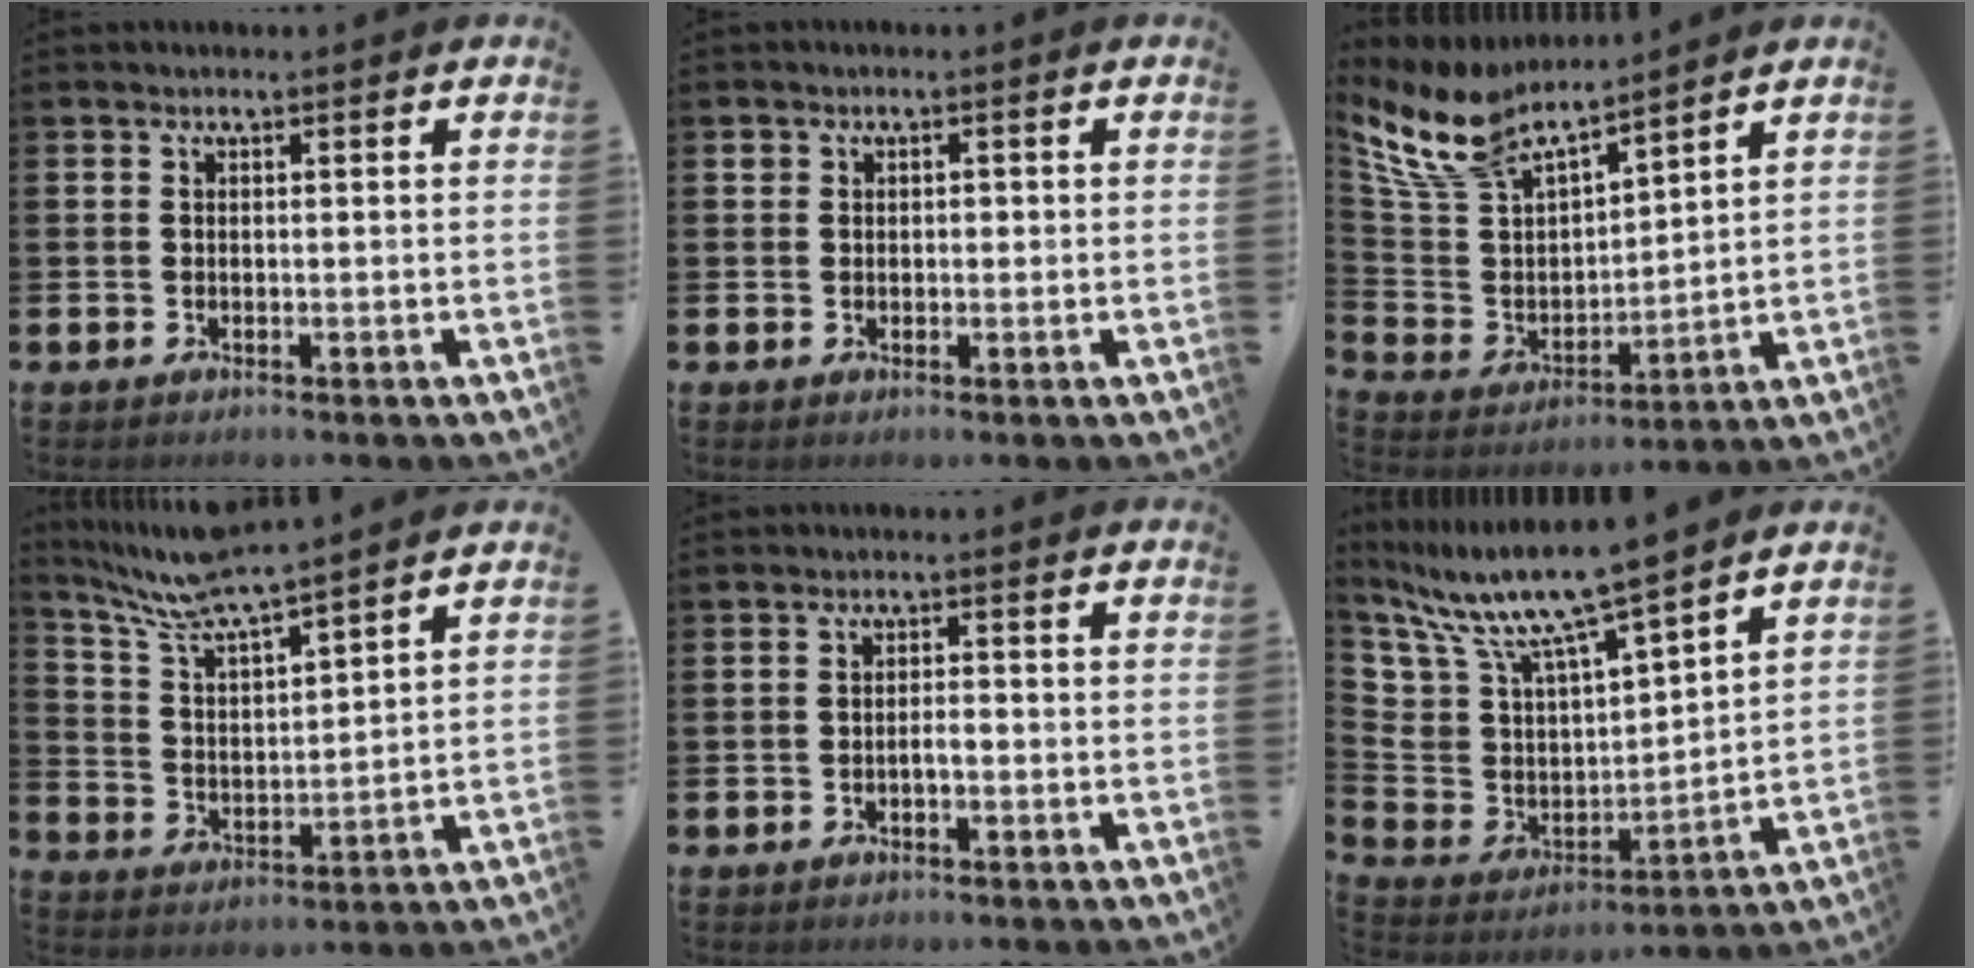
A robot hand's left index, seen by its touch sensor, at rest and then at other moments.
{"total": 1.2, "force": [0.1, 1.0, 0.5], "torque": [0.000, 0.002, -0.002]}
{"total": 9.0, "force": [8.1, 3.0, 2.5], "torque": [-0.091, -0.053, 0.144]}
{"total": 7.4, "force": [6.9, 0.1, 2.5], "torque": [-0.071, -0.042, 0.121]}
{"total": 1.2, "force": [-0.6, 0.4, 0.9], "torque": [-0.019, -0.001, -0.012]}
{"total": 10.7, "force": [9.6, 2.6, 4.0], "torque": [-0.129, -0.061, 0.170]}